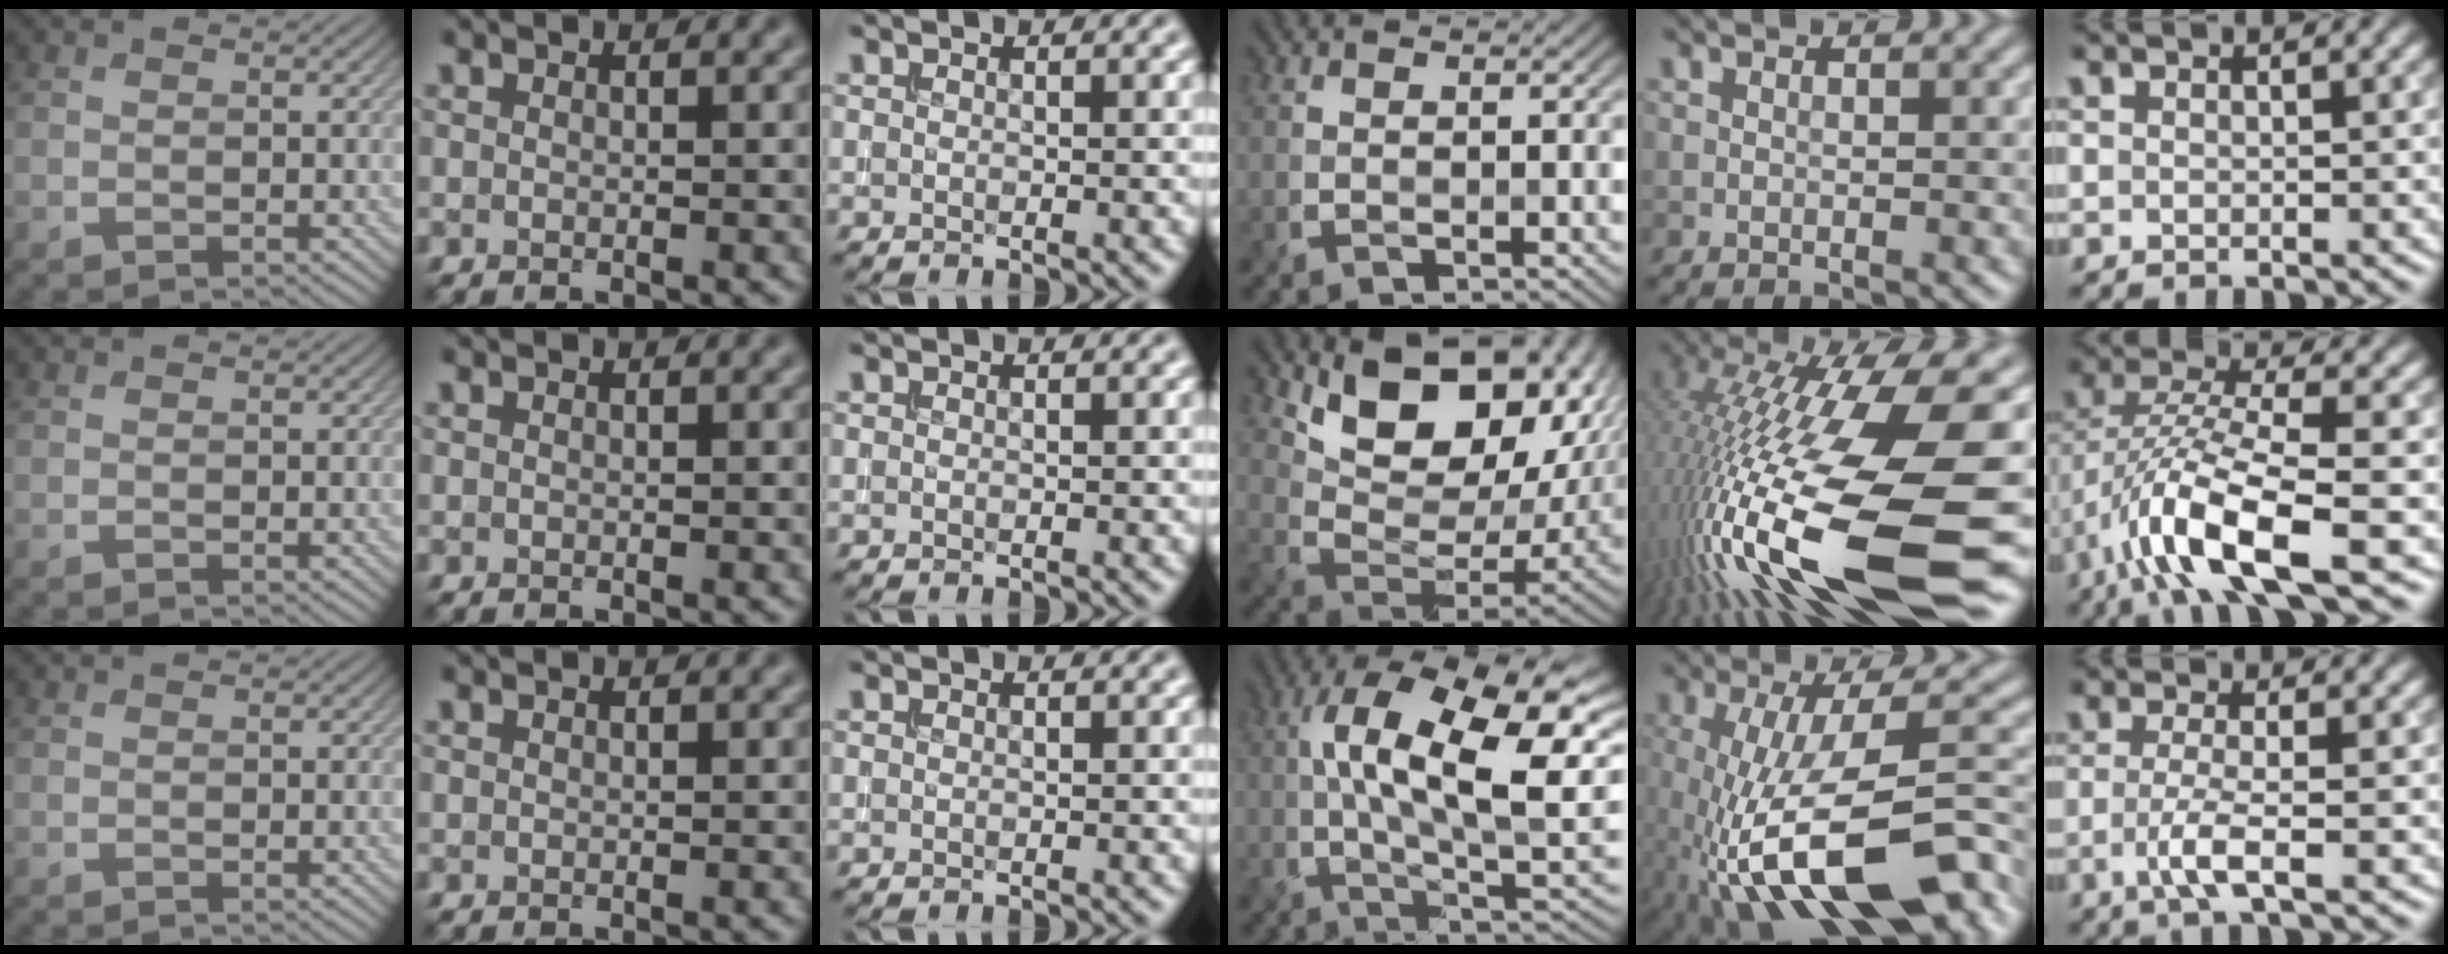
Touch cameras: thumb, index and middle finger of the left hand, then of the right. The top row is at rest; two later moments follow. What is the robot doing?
{"motion": "extract", "object": "bucket"}